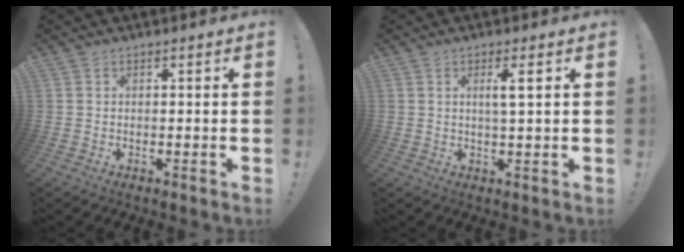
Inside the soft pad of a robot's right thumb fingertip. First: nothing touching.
{"total": 4.0, "force": [1.2, 0.0, 3.8], "torque": [-0.057, -0.010, 0.013]}